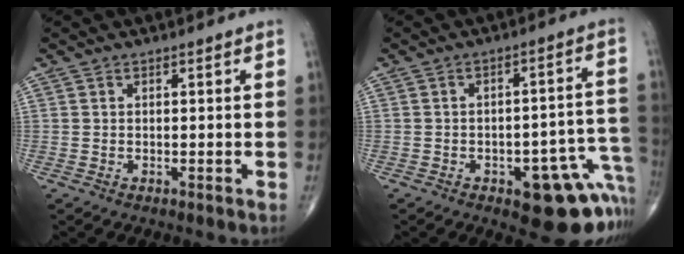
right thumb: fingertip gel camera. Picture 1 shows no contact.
{"total": 15.3, "force": [-6.7, 6.5, 12.1], "torque": [-0.073, 0.058, -0.065]}